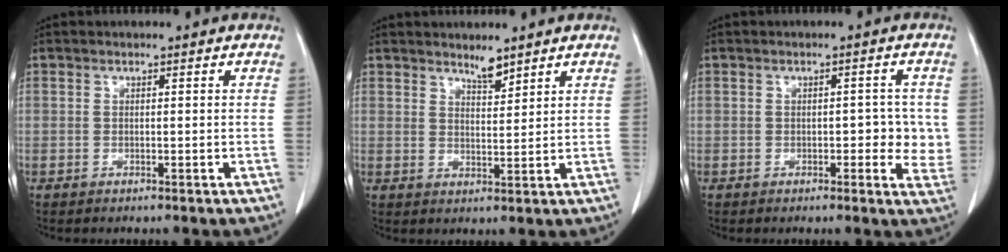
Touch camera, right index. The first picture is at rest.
{"total": 2.8, "force": [2.6, 0.4, 1.1], "torque": [-0.021, -0.007, 0.047]}
{"total": 4.8, "force": [-0.1, 2.4, 4.1], "torque": [-0.034, 0.003, -0.002]}